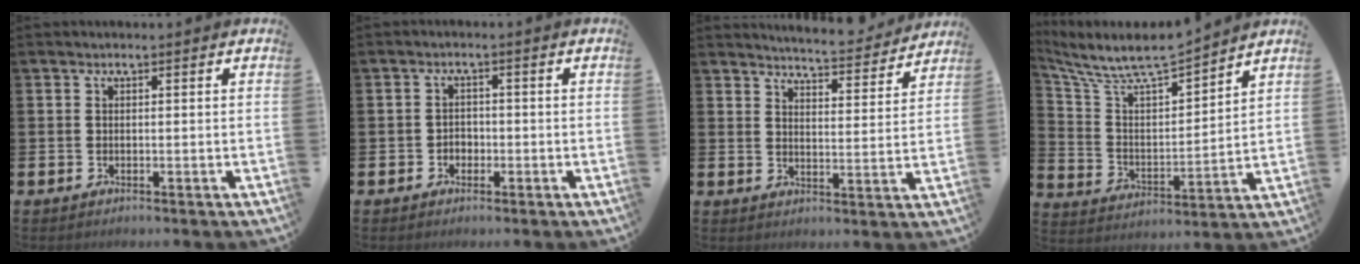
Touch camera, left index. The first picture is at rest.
{"total": 1.8, "force": [-0.8, 1.6, 0.6], "torque": [-0.009, 0.002, -0.020]}
{"total": 5.4, "force": [5.3, 0.2, 0.3], "torque": [-0.016, -0.044, 0.091]}
{"total": 8.7, "force": [8.2, 1.3, 2.6], "torque": [-0.096, -0.061, 0.142]}